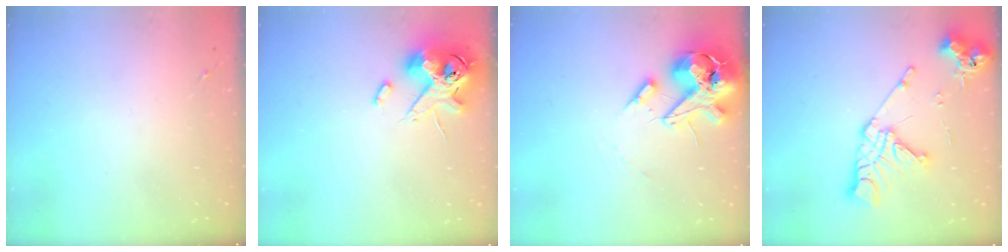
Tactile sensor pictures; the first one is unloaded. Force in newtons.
{"total": 13.9, "press": 13.7, "slide": 2.4}
{"total": 16.2, "press": 16.0, "slide": 2.7}
{"total": 15.5, "press": 15.4, "slide": 1.9}